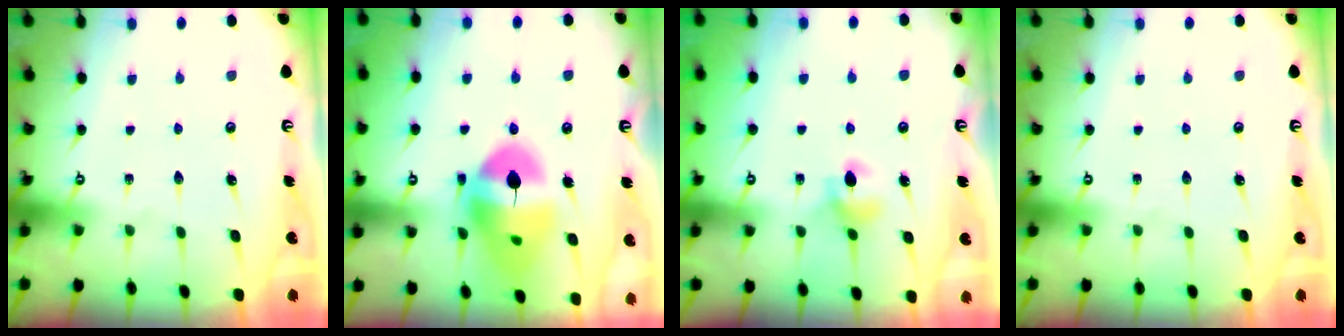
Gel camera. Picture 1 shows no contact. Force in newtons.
{"total": 16.9, "press": 16.8, "slide": 2.0}
{"total": 6.0, "press": 6.0, "slide": 0.6}
{"total": 0.0}